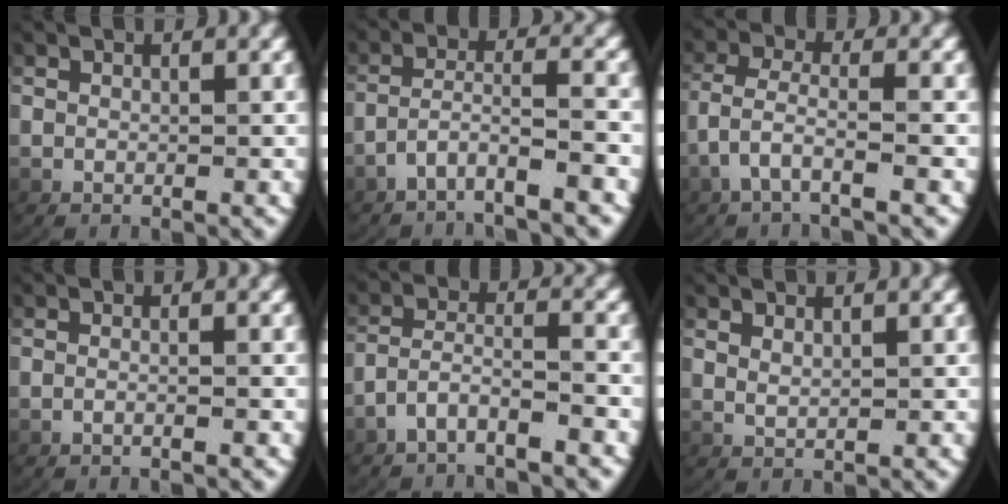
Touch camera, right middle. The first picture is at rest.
{"total": 4.1, "force": [-3.3, 0.5, 2.4], "torque": [-0.057, -0.014, -0.047]}
{"total": 2.9, "force": [-1.5, 1.0, 2.3], "torque": [-0.061, -0.019, -0.016]}
{"total": 1.0, "force": [-0.8, -0.2, 0.6], "torque": [-0.017, 0.001, -0.014]}
{"total": 4.0, "force": [-3.3, 1.1, 2.0], "torque": [-0.053, -0.016, -0.050]}
{"total": 1.0, "force": [0.9, -0.3, 0.3], "torque": [-0.013, -0.005, 0.028]}